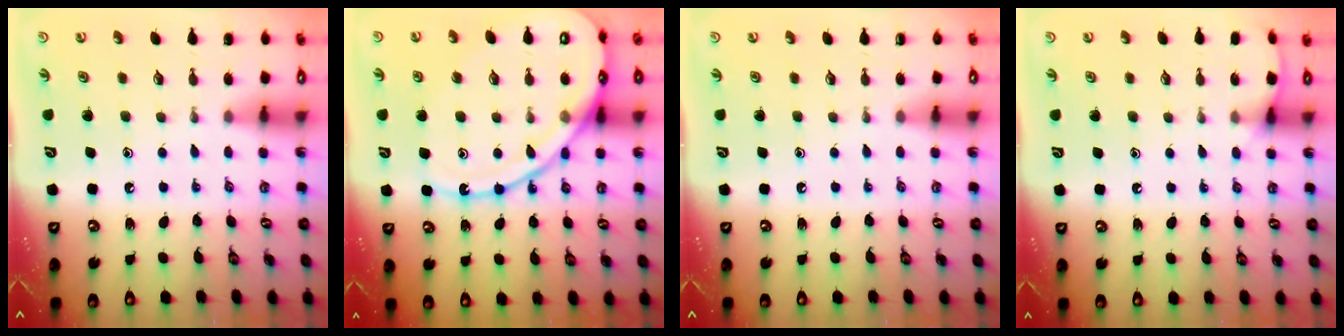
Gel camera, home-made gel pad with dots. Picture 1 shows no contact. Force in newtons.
{"total": 16.5, "press": 16.4, "slide": 1.5}
{"total": 0.0}
{"total": 5.5, "press": 5.5, "slide": 0.8}